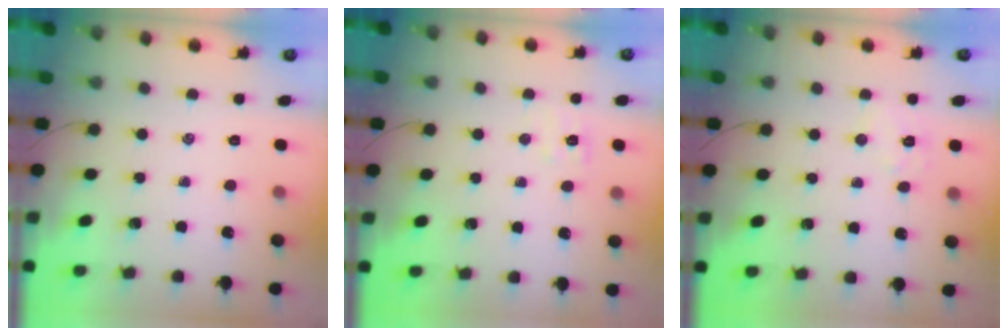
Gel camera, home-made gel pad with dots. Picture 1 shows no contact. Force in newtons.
{"total": 5.7, "press": 5.6, "slide": 1.3}
{"total": 6.2, "press": 6.1, "slide": 1.1}